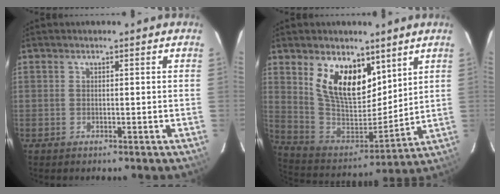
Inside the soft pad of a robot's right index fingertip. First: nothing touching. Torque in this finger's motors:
{"motor_torque": [0.56, 0.29, 0.41, 0.13]}